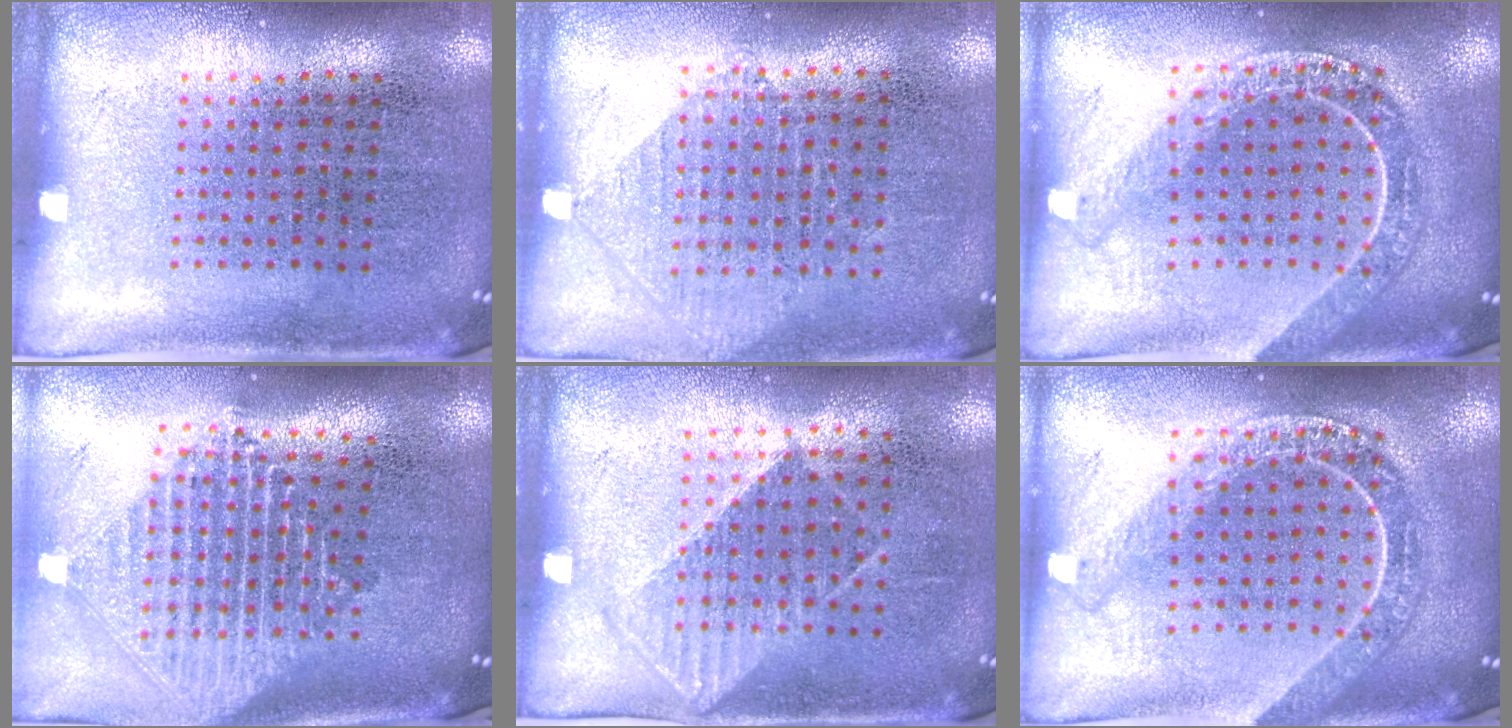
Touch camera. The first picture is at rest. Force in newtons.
{"total": 0.9, "press": 0.8, "slide": 0.3}
{"total": 2.2, "press": 1.9, "slide": 1.1}
{"total": 2.4, "press": 1.8, "slide": 1.5}
{"total": 1.0, "press": 0.9, "slide": 0.5}
{"total": 2.2, "press": 1.9, "slide": 1.1}